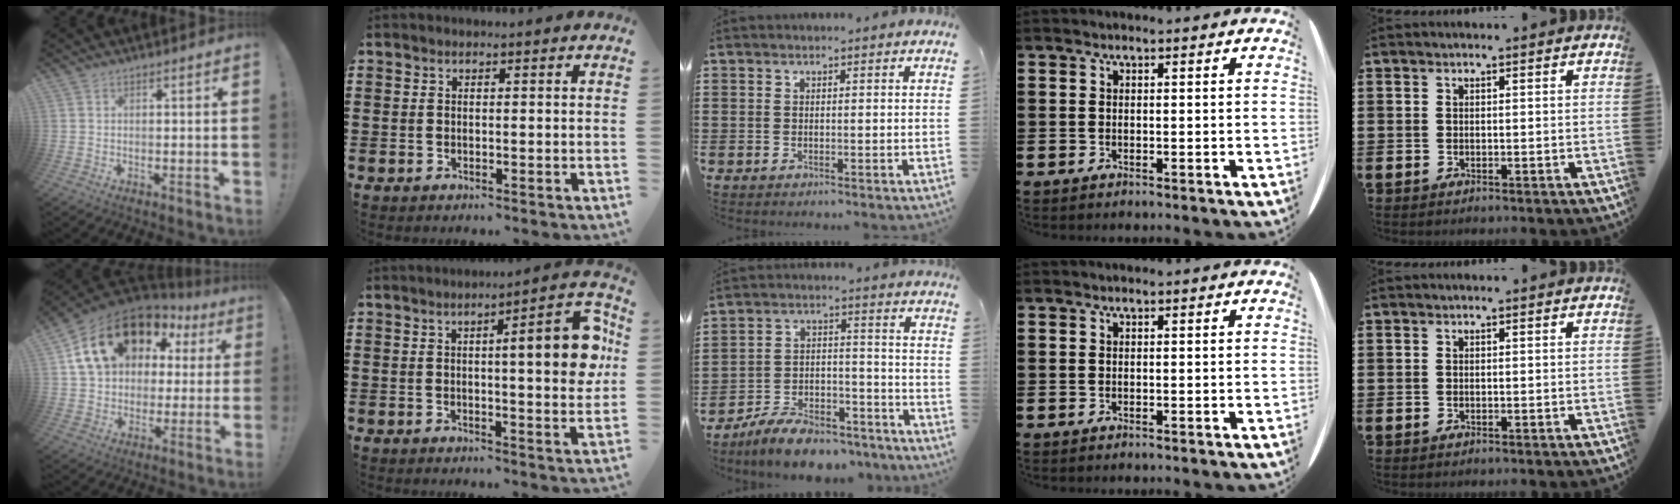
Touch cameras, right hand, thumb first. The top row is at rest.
{"thumb": {"total": 20.0, "force": [9.6, 13.1, 11.7], "torque": [-0.190, -0.034, 0.185]}, "index": {"total": 10.2, "force": [2.2, 1.8, 9.8], "torque": [-0.140, -0.010, 0.028]}, "middle": {"total": 8.7, "force": [-8.0, 2.2, 2.6], "torque": [-0.040, 0.030, -0.149]}}